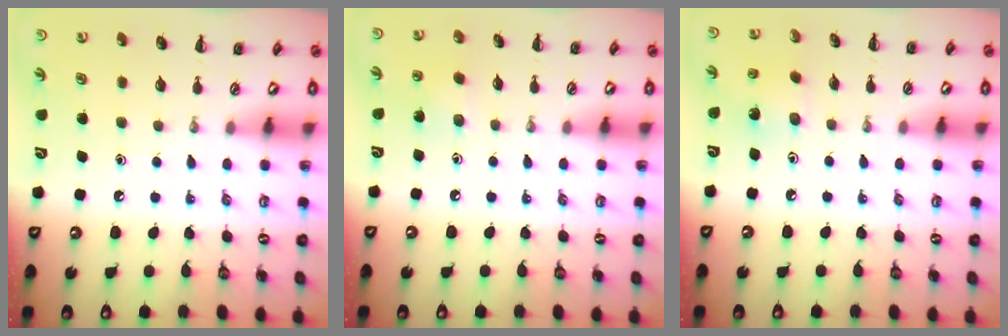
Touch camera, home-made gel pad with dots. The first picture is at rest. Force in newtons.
{"total": 5.6, "press": 5.4, "slide": 1.4}
{"total": 2.7, "press": 2.6, "slide": 0.7}